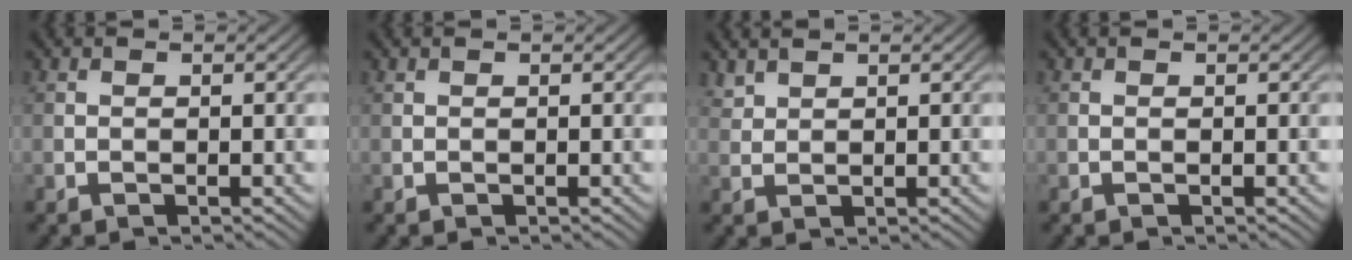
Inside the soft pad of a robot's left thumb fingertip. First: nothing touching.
{"total": 0.0}
{"total": 1.5, "force": [1.4, 0.5, 0.4], "torque": [-0.016, 0.004, 0.036]}
{"total": 0.0}